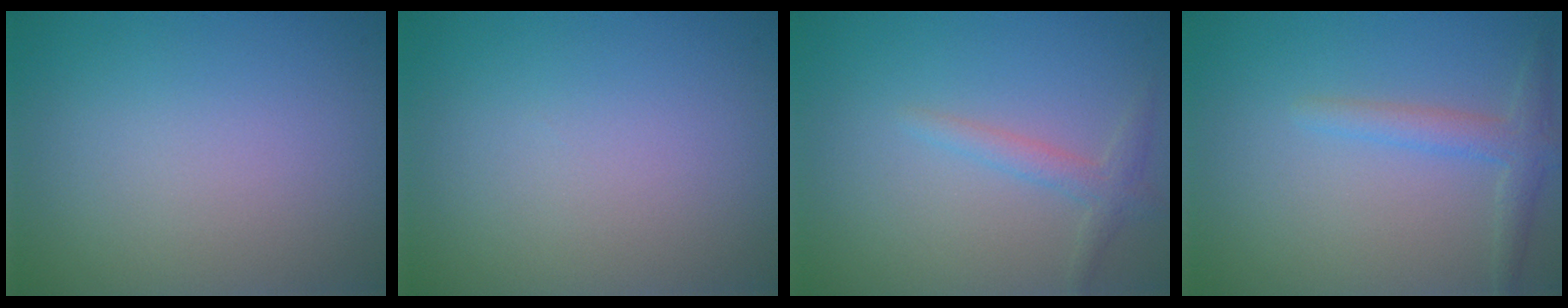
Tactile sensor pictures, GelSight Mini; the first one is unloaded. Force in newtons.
{"total": 0.0}
{"total": 1.7, "press": 1.7, "slide": 0.1}
{"total": 2.3, "press": 2.3, "slide": 0.2}